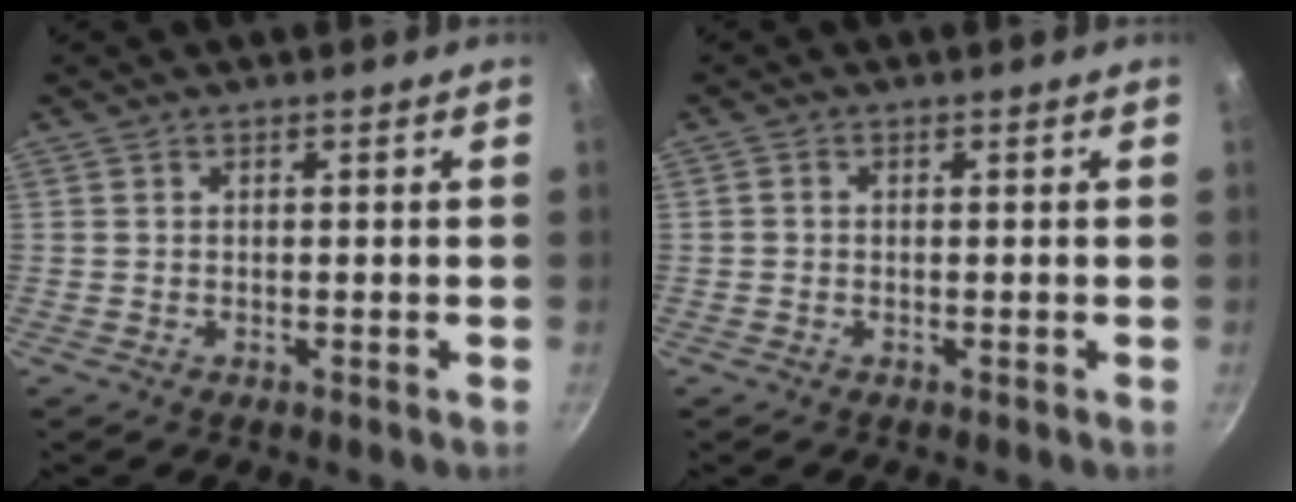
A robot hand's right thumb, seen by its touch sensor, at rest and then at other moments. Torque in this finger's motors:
{"motor_torque": [-0.43, 0.27, -0.21, 0.05, 0.08]}